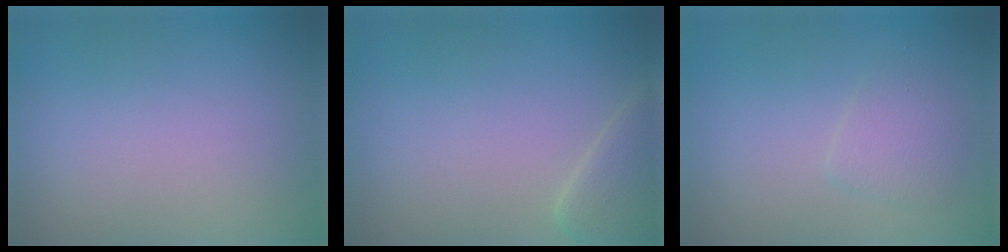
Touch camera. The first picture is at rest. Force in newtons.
{"total": 2.6, "press": 2.6, "slide": 0.2}
{"total": 1.8, "press": 1.8, "slide": 0.1}